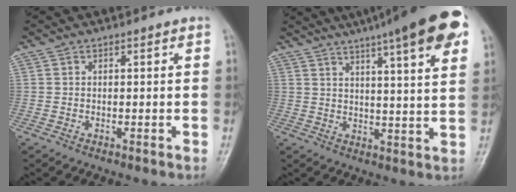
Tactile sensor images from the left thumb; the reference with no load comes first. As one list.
[{"total": 19.0, "force": [11.6, 3.1, 14.8], "torque": [-0.200, -0.016, 0.147]}]